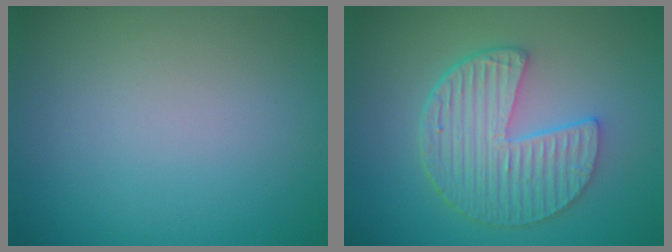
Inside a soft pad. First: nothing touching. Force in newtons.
{"total": 6.2, "press": 4.7, "slide": 4.0}